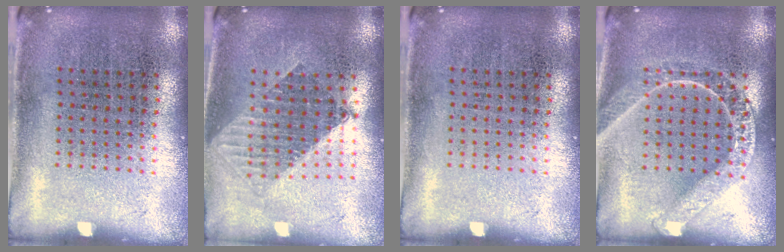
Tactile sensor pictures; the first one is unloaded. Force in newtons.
{"total": 1.6, "press": 1.3, "slide": 1.0}
{"total": 0.0}
{"total": 2.7, "press": 2.6, "slide": 0.4}